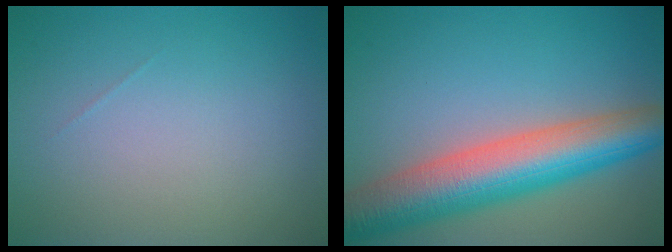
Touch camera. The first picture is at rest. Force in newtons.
{"total": 9.5, "press": 9.5, "slide": 0.5}